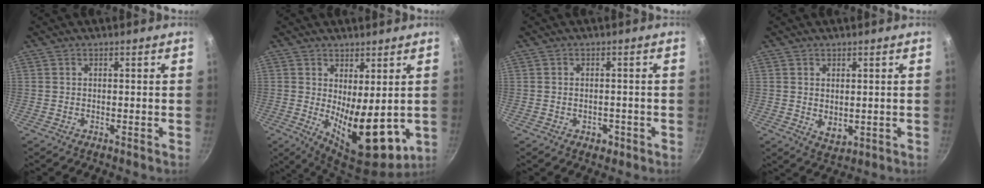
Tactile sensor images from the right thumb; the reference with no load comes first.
{"total": 12.1, "force": [0.2, 5.2, 10.9], "torque": [-0.141, -0.032, 0.020]}
{"total": 2.5, "force": [-1.1, 1.8, 1.4], "torque": [-0.015, 0.009, -0.010]}
{"total": 4.0, "force": [0.6, 2.7, 2.9], "torque": [-0.043, -0.015, 0.017]}